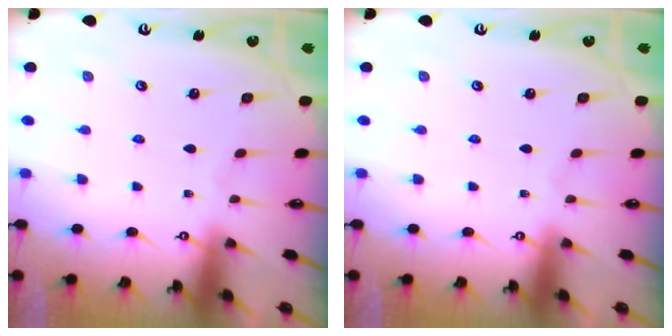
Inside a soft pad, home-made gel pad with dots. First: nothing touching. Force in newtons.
{"total": 0.0}